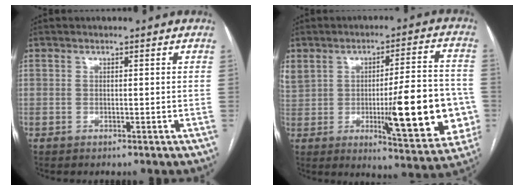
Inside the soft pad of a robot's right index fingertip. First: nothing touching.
{"total": 21.4, "force": [-1.9, 6.7, 20.2], "torque": [-0.300, 0.019, -0.003]}